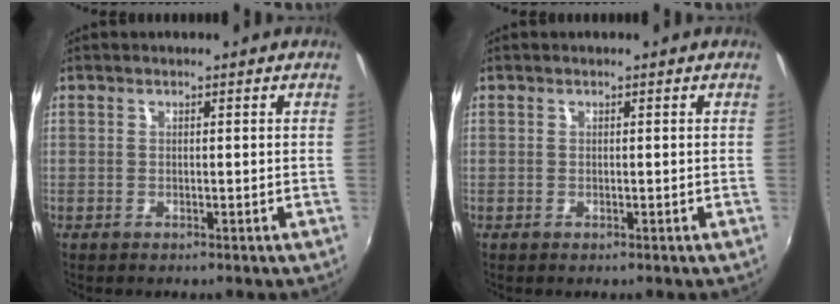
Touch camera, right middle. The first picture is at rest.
{"total": 0.0}